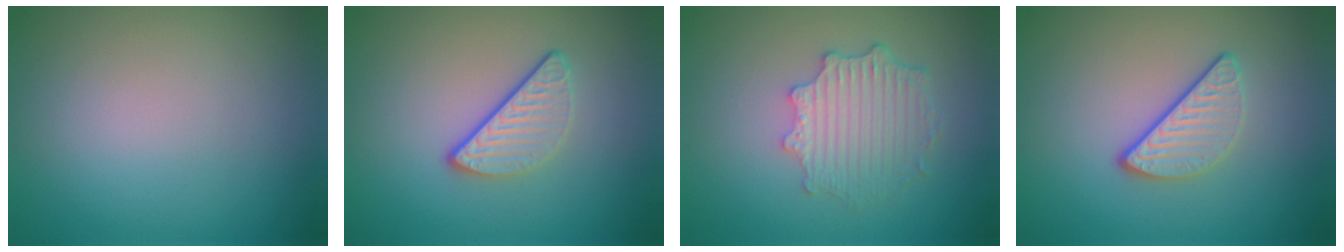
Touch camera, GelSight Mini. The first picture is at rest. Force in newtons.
{"total": 3.0, "press": 2.3, "slide": 1.8}
{"total": 3.9, "press": 3.1, "slide": 2.3}
{"total": 2.9, "press": 2.4, "slide": 1.7}